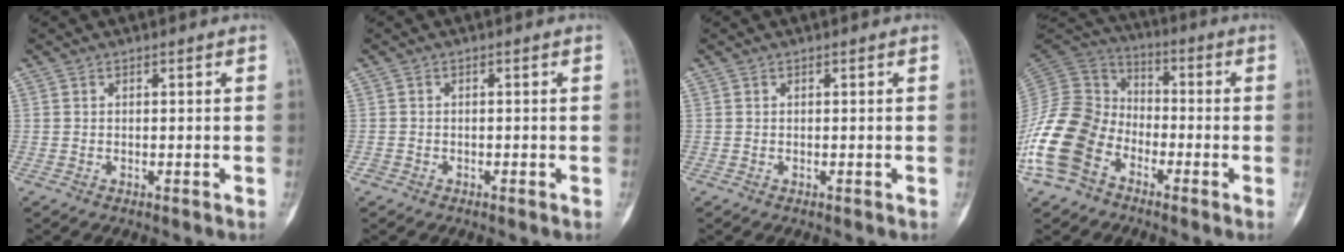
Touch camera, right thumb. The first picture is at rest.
{"total": 0.8, "force": [-0.5, 0.6, 0.0], "torque": [-0.003, 0.003, -0.015]}
{"total": 0.0}
{"total": 16.9, "force": [-7.8, 12.1, 8.9], "torque": [-0.175, 0.058, -0.161]}